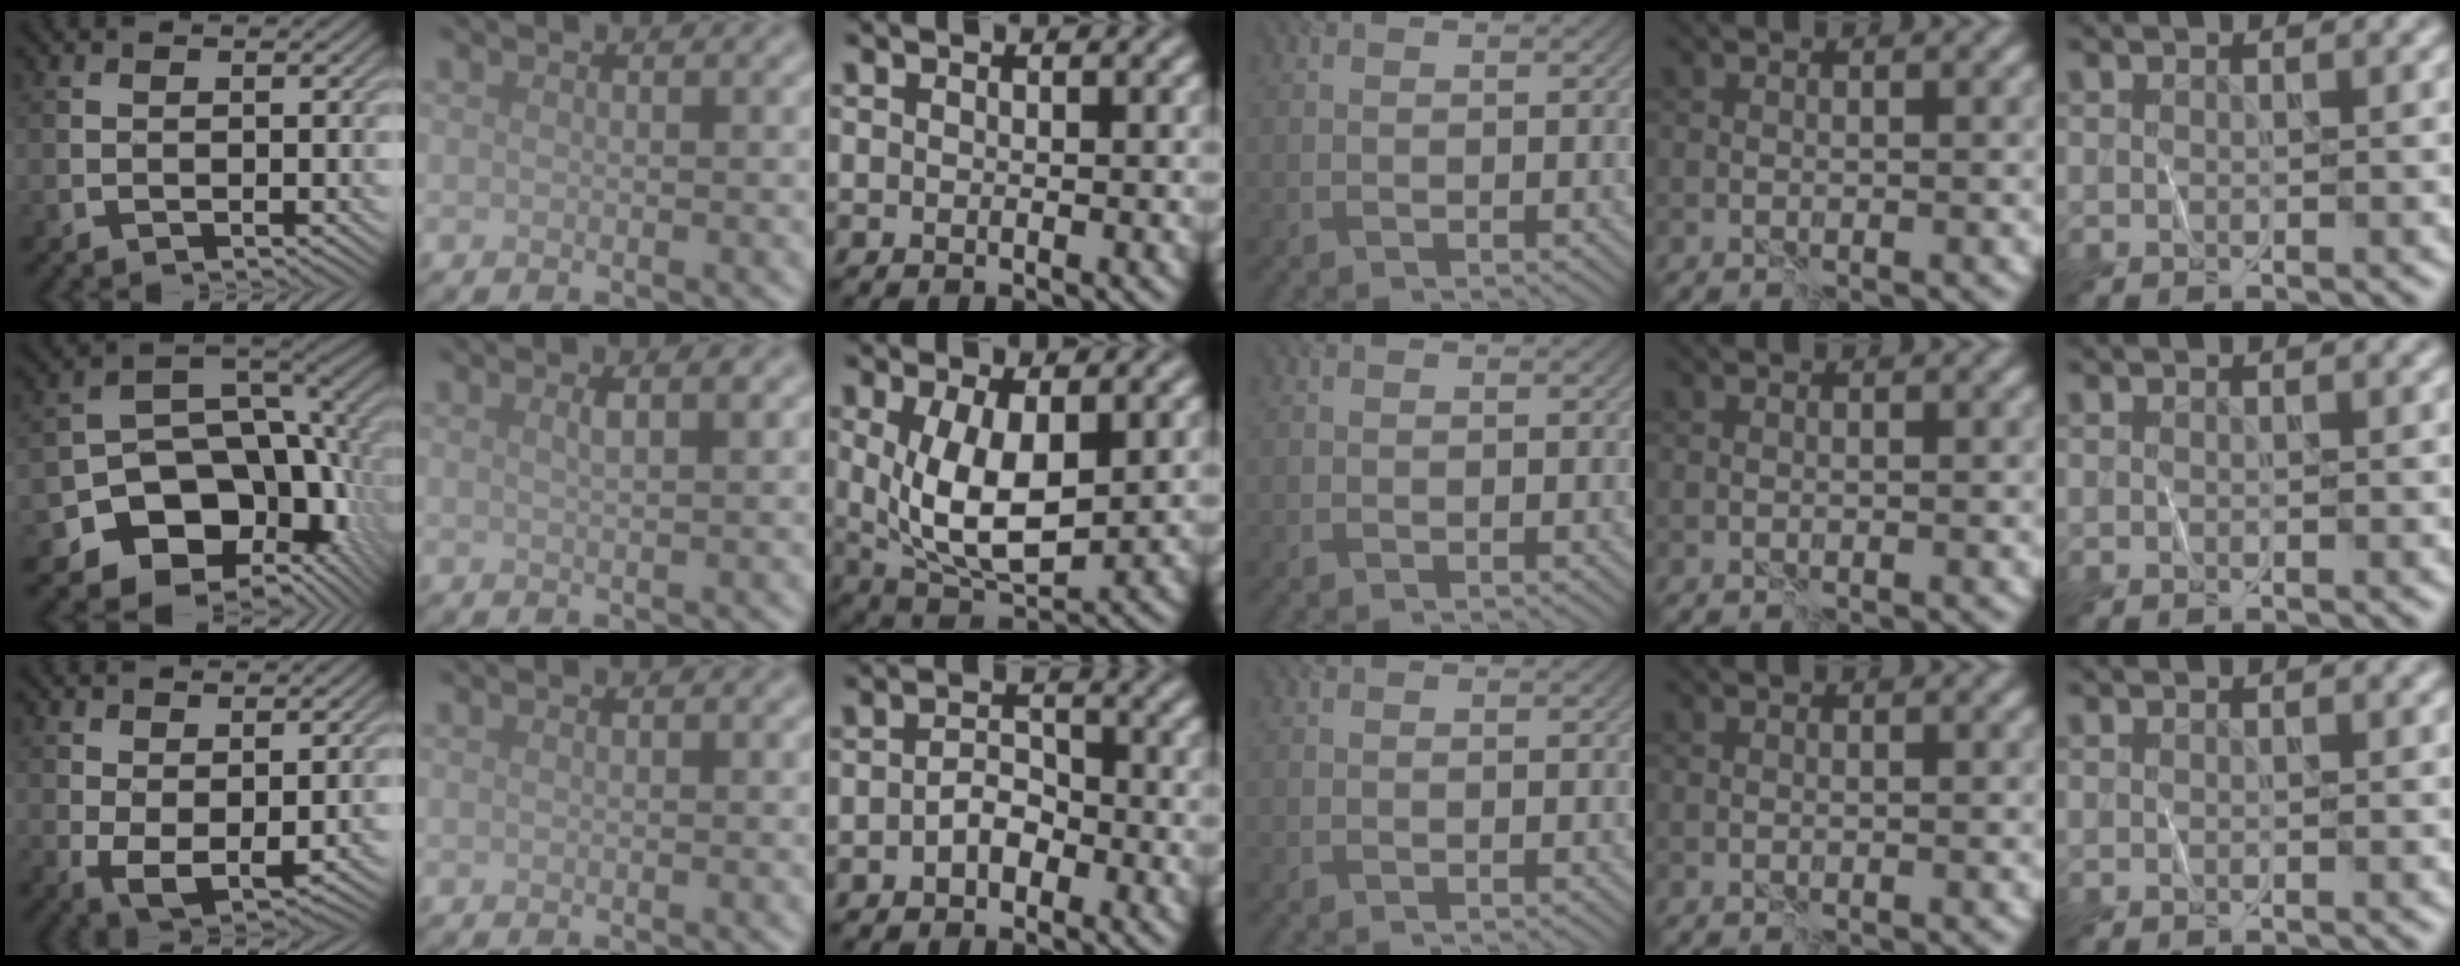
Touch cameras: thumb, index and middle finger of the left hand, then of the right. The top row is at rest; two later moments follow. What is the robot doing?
{"motion": "wrap", "object": "plastic wrap"}